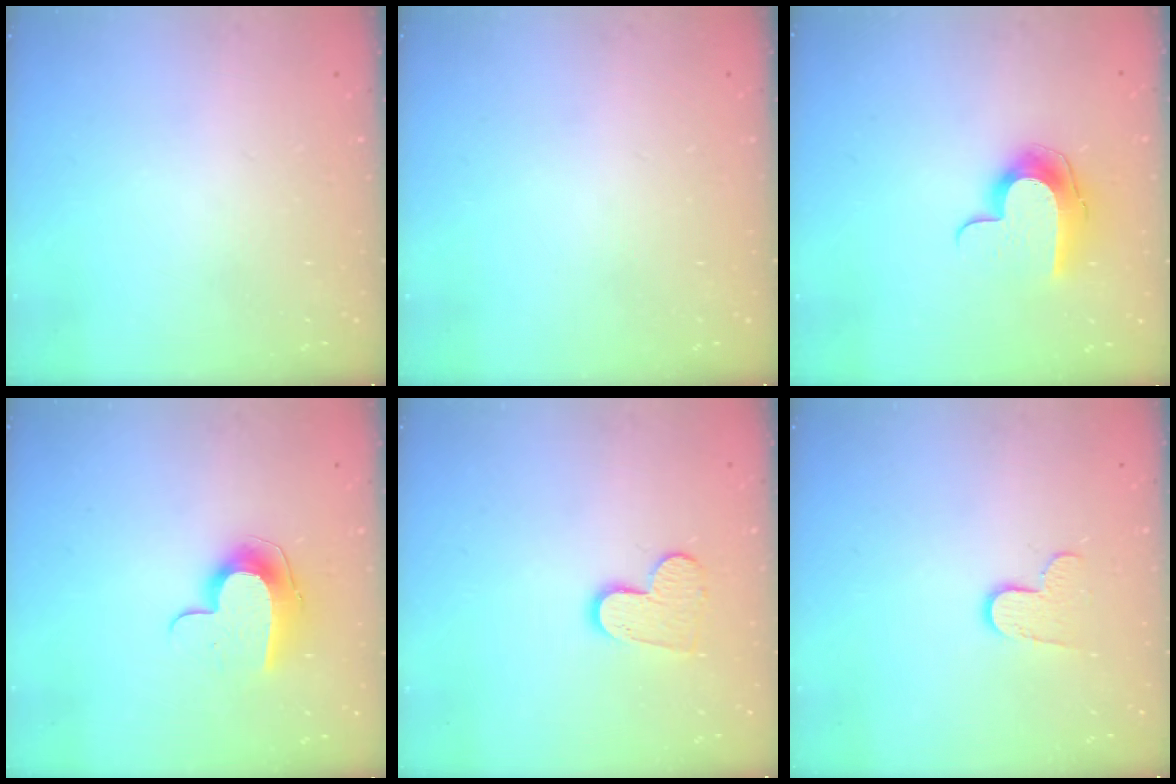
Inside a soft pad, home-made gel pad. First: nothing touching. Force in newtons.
{"total": 0.0}
{"total": 10.2, "press": 10.2, "slide": 0.5}
{"total": 9.8, "press": 9.8, "slide": 0.1}
{"total": 9.9, "press": 9.8, "slide": 0.7}
{"total": 7.2, "press": 7.2, "slide": 0.4}